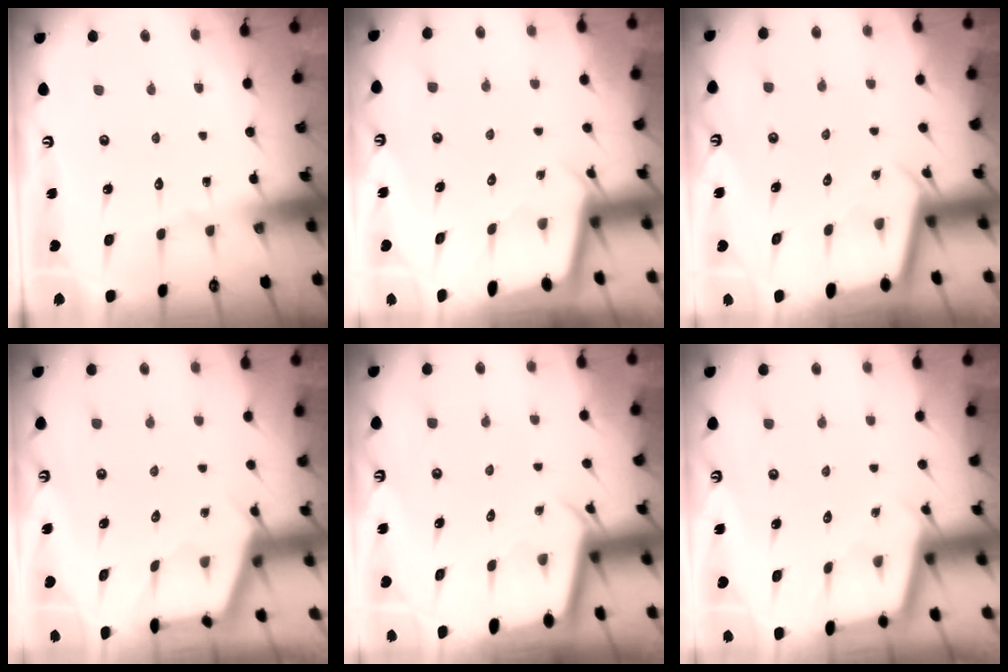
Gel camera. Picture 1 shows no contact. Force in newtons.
{"total": 2.2, "press": 2.1, "slide": 0.3}
{"total": 2.5, "press": 2.5, "slide": 0.1}
{"total": 2.9, "press": 2.8, "slide": 0.4}
{"total": 2.1, "press": 2.1, "slide": 0.2}
{"total": 2.1, "press": 2.1, "slide": 0.2}